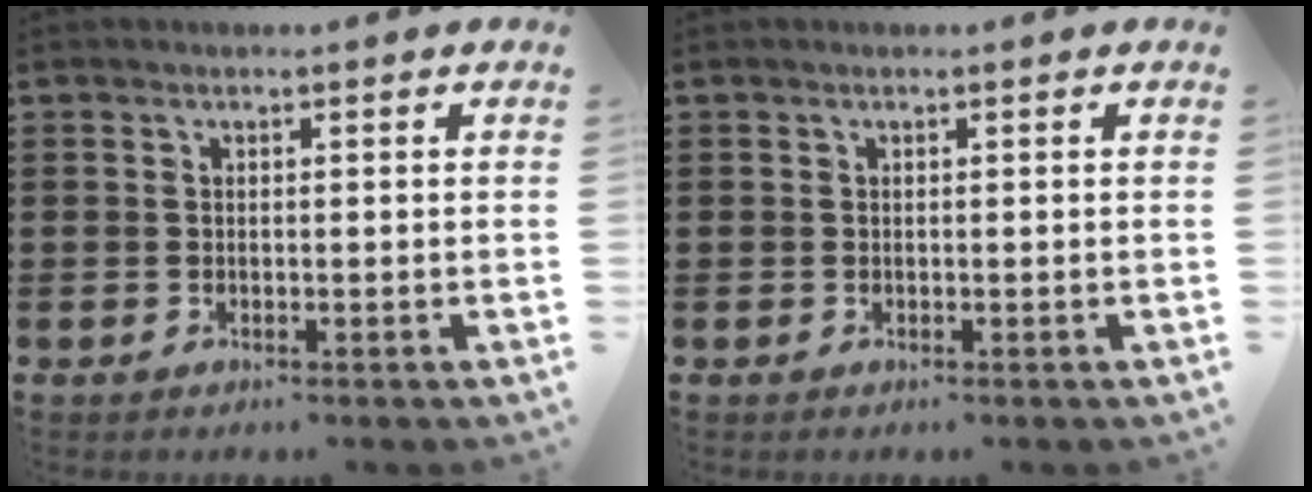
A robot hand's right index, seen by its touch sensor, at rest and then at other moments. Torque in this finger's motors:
{"motor_torque": [-1.07, 1.07, 0.00, 0.00]}